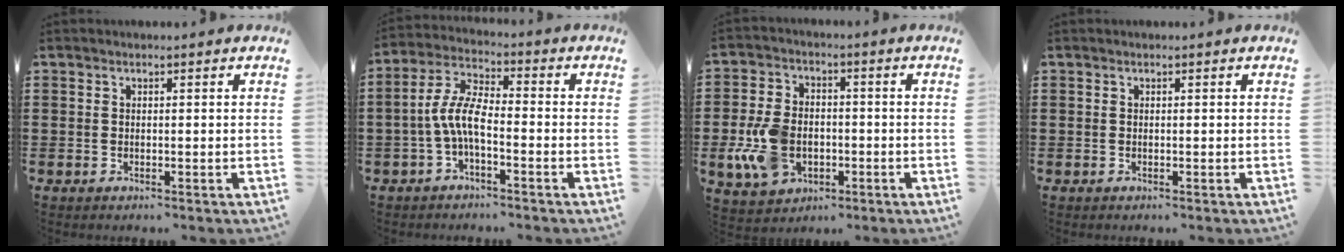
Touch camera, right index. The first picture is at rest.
{"total": 6.7, "force": [-2.3, 2.2, 5.9], "torque": [-0.139, -0.006, -0.048]}
{"total": 9.5, "force": [-2.2, 6.4, 6.7], "torque": [-0.161, 0.007, -0.041]}
{"total": 0.0}